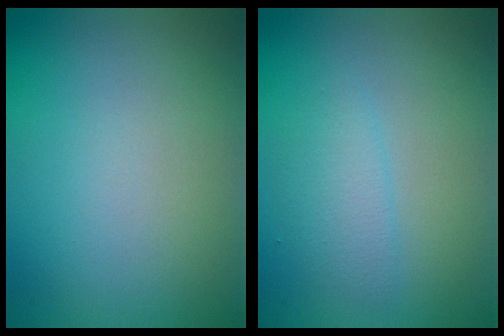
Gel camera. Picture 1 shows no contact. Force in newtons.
{"total": 1.8, "press": 1.8, "slide": 0.1}